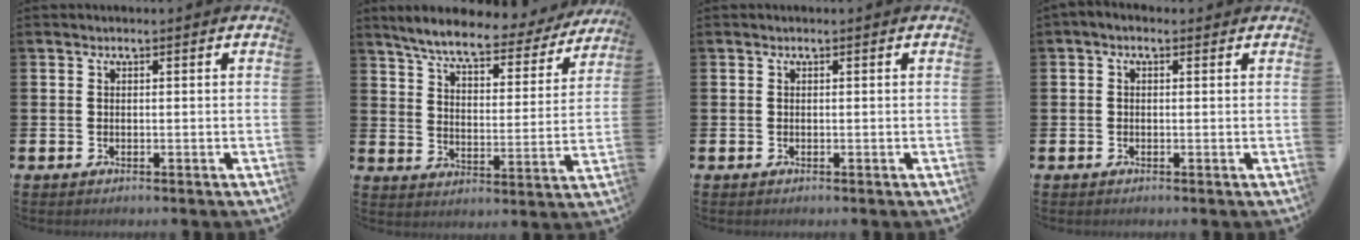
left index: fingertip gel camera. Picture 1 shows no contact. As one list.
[{"total": 7.1, "force": [6.3, 1.1, 3.0], "torque": [-0.086, -0.038, 0.103]}, {"total": 0.0}, {"total": 0.8, "force": [-0.2, 0.5, 0.6], "torque": [-0.006, 0.003, -0.007]}]